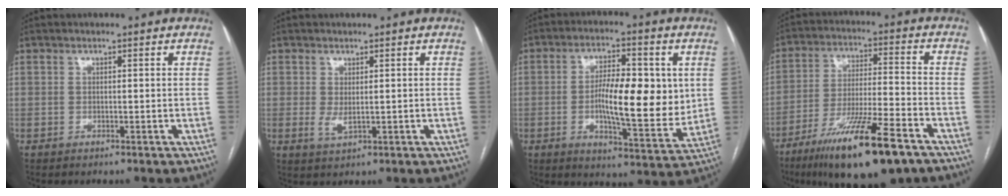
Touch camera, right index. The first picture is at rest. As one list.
[{"total": 2.0, "force": [0.2, 0.7, 1.8], "torque": [-0.037, -0.003, 0.012]}, {"total": 13.0, "force": [0.4, 3.8, 12.5], "torque": [-0.203, -0.001, 0.006]}, {"total": 17.9, "force": [-11.7, 2.1, 13.4], "torque": [-0.223, -0.035, -0.200]}]